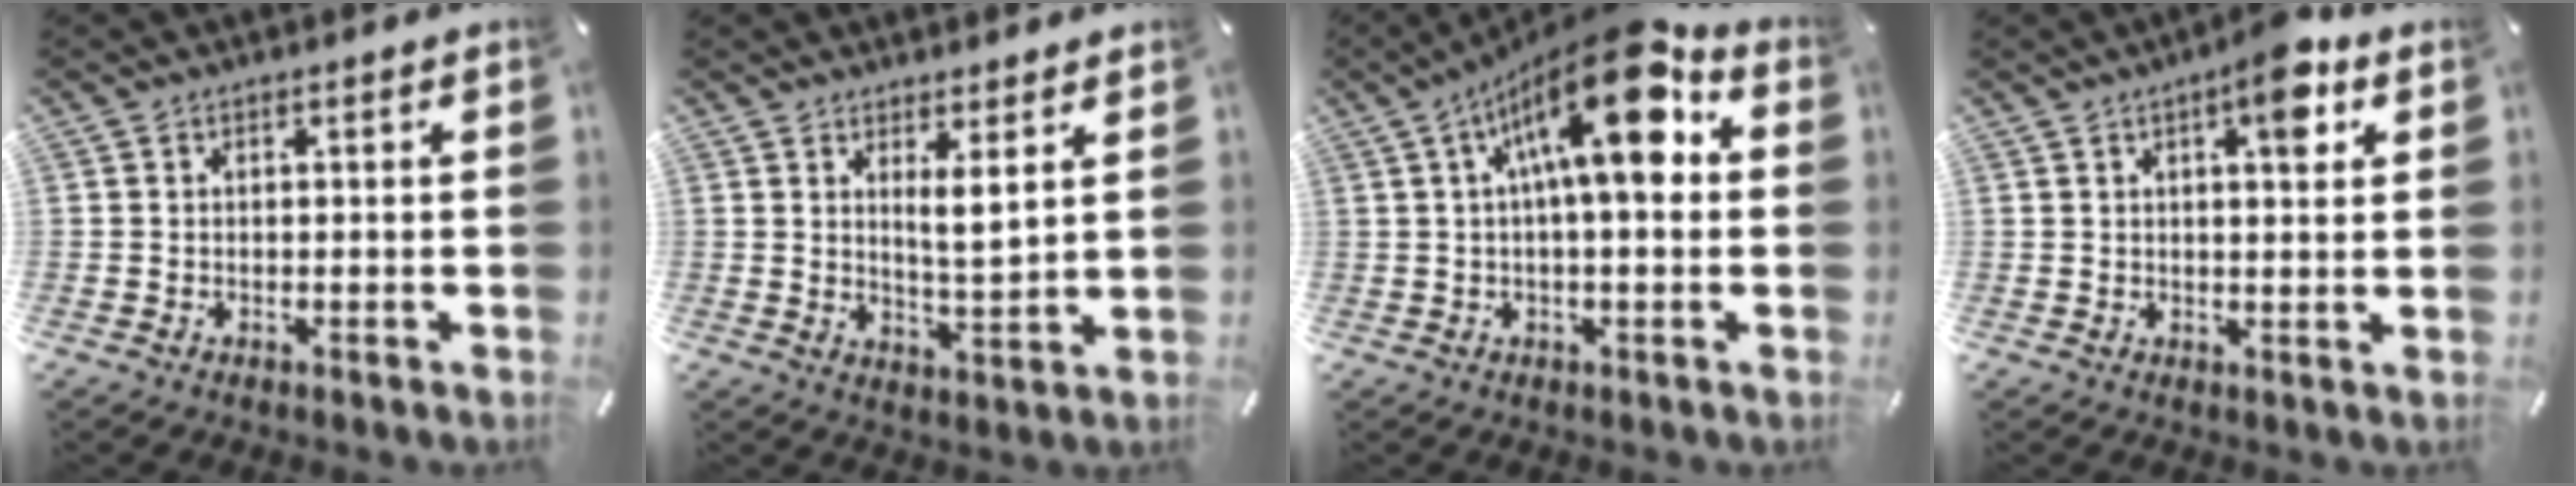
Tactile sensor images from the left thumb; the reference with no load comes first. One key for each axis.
{"total": 5.1, "fx": 3.1, "fy": 1.0, "fz": 4.0, "tx": -0.063, "ty": -0.021, "tz": 0.047}
{"total": 16.6, "fx": 5.5, "fy": 4.8, "fz": 14.8, "tx": -0.238, "ty": -0.032, "tz": 0.080}
{"total": 7.7, "fx": 3.6, "fy": 2.7, "fz": 6.2, "tx": -0.078, "ty": -0.014, "tz": 0.051}